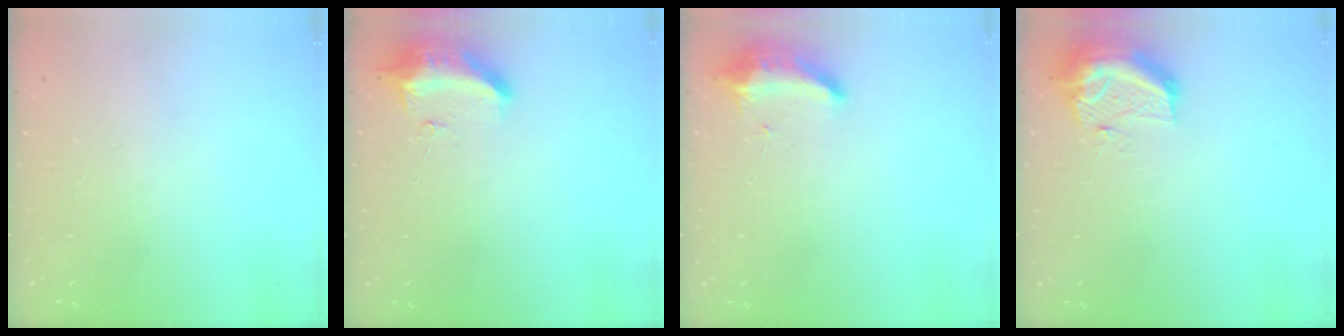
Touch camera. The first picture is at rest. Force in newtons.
{"total": 9.5, "press": 9.4, "slide": 1.8}
{"total": 8.3, "press": 8.3, "slide": 0.2}
{"total": 11.7, "press": 11.7, "slide": 1.3}